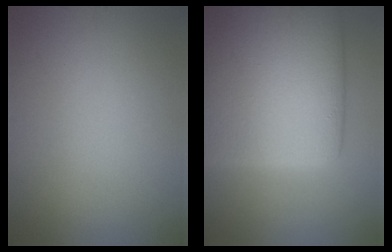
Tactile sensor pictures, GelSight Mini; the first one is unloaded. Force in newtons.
{"total": 14.6, "press": 14.6, "slide": 0.8}